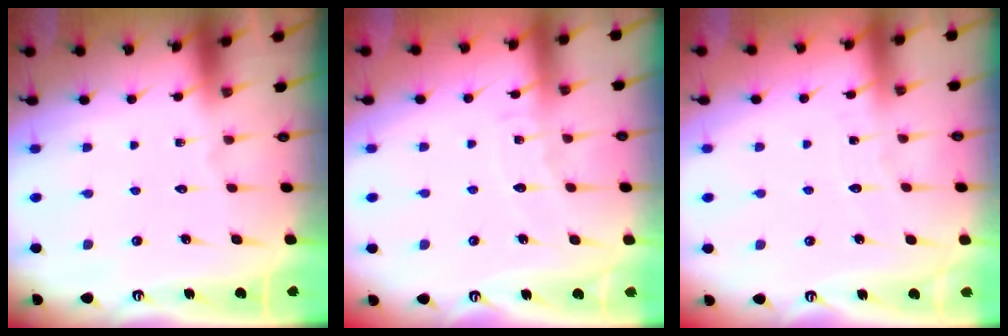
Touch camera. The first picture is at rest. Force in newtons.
{"total": 4.3, "press": 4.3, "slide": 0.4}
{"total": 2.7, "press": 2.7, "slide": 0.2}